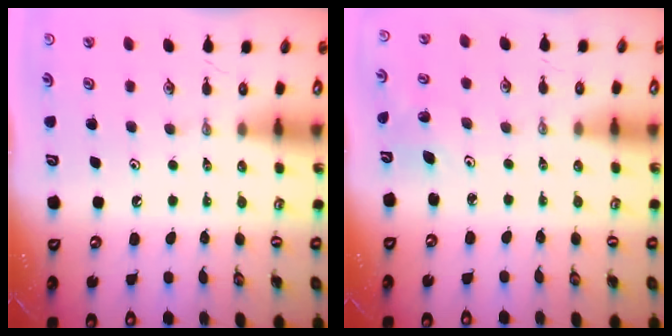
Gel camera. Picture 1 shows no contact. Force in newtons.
{"total": 3.5, "press": 3.2, "slide": 1.4}